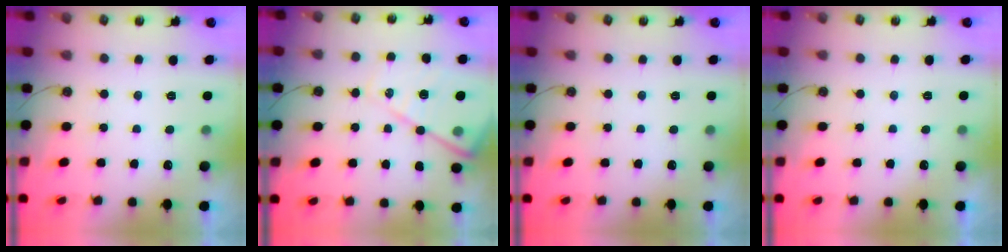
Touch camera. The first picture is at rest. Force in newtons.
{"total": 15.0, "press": 14.9, "slide": 1.8}
{"total": 0.0}
{"total": 2.2, "press": 2.2, "slide": 0.4}